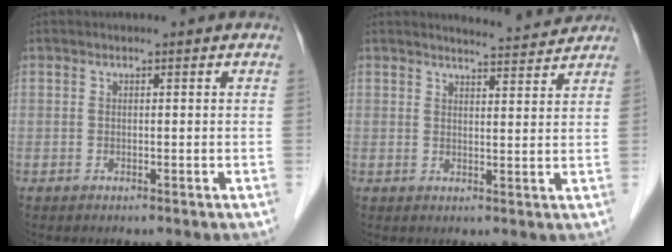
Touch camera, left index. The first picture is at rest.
{"total": 4.7, "force": [4.7, -0.3, 0.1], "torque": [-0.015, -0.004, 0.059]}